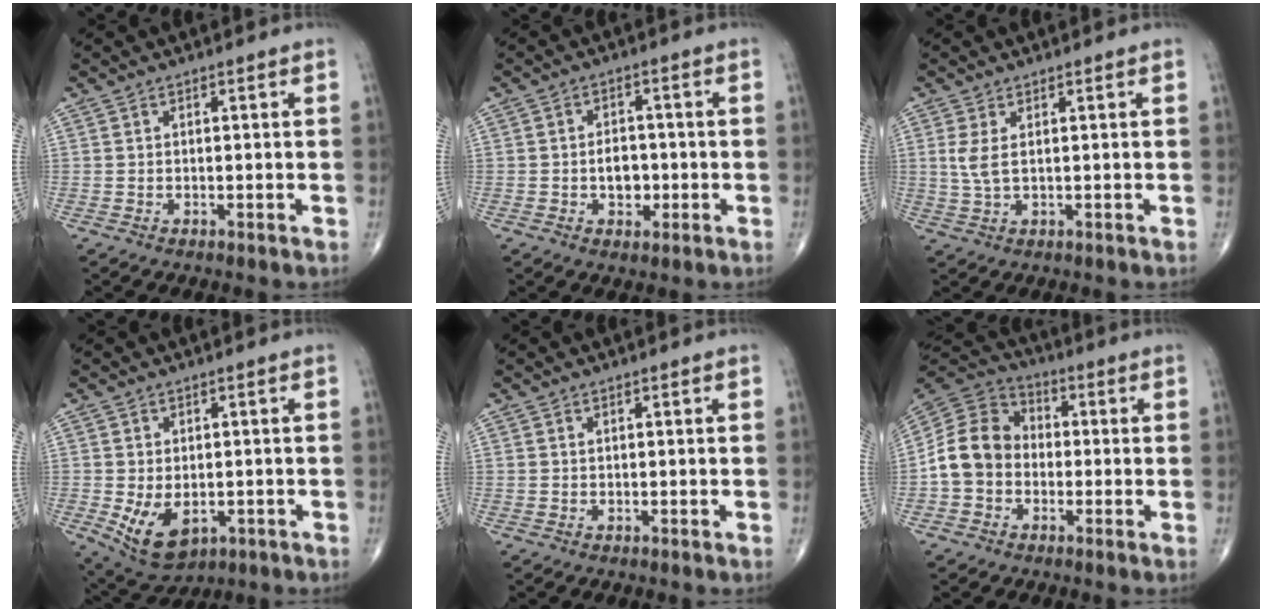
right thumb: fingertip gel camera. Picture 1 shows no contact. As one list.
[{"total": 4.8, "force": [-1.0, 3.4, 3.2], "torque": [-0.028, 0.008, -0.014]}, {"total": 3.3, "force": [0.8, 1.2, 3.0], "torque": [-0.076, -0.001, 0.023]}, {"total": 8.7, "force": [-2.1, 5.6, 6.3], "torque": [-0.100, -0.007, -0.018]}, {"total": 0.0}, {"total": 11.1, "force": [-1.7, 9.2, 6.0], "torque": [-0.103, 0.037, -0.045]}]